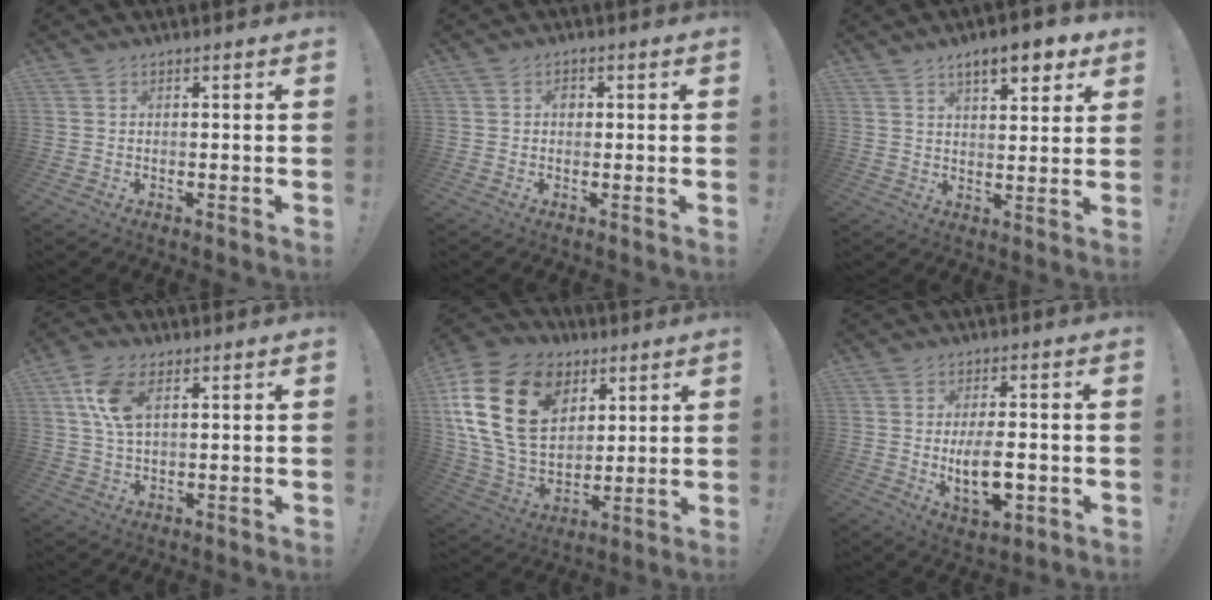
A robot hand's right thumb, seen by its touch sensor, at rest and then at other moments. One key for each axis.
{"total": 1.7, "fx": -0.1, "fy": 1.4, "fz": 0.9, "tx": -0.002, "ty": 0.000, "tz": -0.007}
{"total": 8.6, "fx": 5.4, "fy": 2.9, "fz": 6.1, "tx": -0.082, "ty": -0.024, "tz": 0.090}
{"total": 9.5, "fx": 3.5, "fy": 5.2, "fz": 7.1, "tx": -0.150, "ty": -0.001, "tz": 0.063}
{"total": 24.9, "fx": 8.5, "fy": 17.3, "fz": 15.8, "tx": -0.298, "ty": -0.025, "tz": 0.176}
{"total": 10.7, "fx": -1.4, "fy": 5.1, "fz": 9.3, "tx": -0.151, "ty": -0.004, "tz": -0.022}